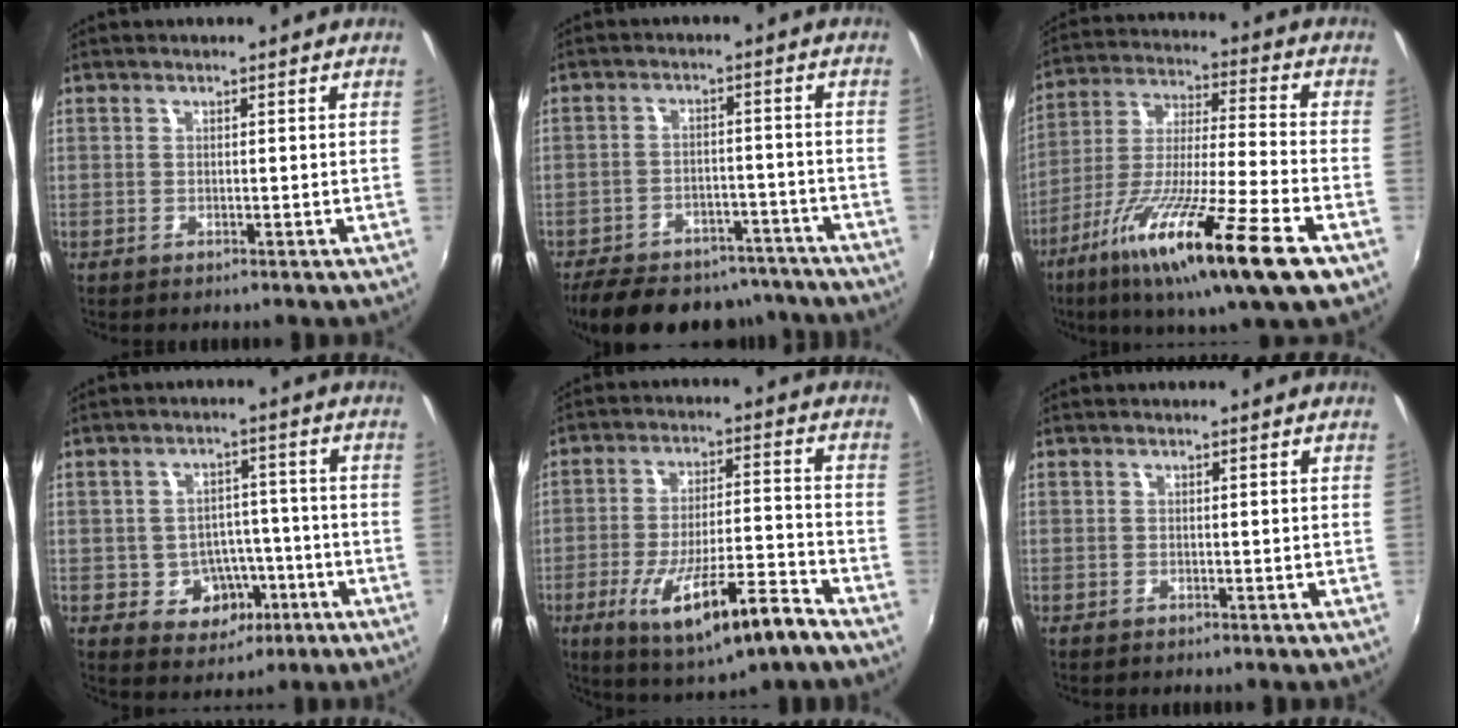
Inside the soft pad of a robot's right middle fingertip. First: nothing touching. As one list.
[{"total": 19.9, "force": [-16.4, 8.4, 7.6], "torque": [-0.165, 0.014, -0.212]}, {"total": 21.6, "force": [-11.3, 1.8, 18.3], "torque": [-0.339, -0.057, -0.202]}, {"total": 8.6, "force": [-3.1, 7.1, 3.6], "torque": [-0.073, 0.018, -0.024]}, {"total": 15.6, "force": [-8.8, 3.1, 12.4], "torque": [-0.231, -0.030, -0.140]}, {"total": 0.0}]